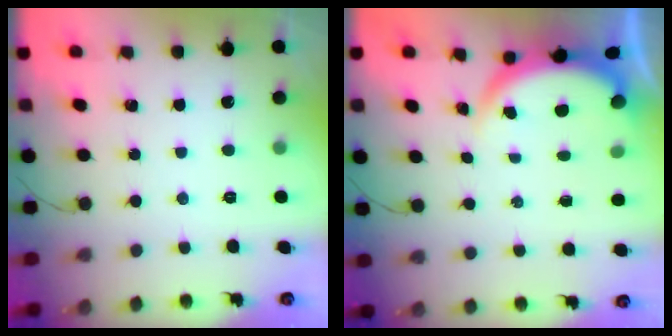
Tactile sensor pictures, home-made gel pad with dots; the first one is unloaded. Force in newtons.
{"total": 3.8, "press": 3.8, "slide": 0.1}